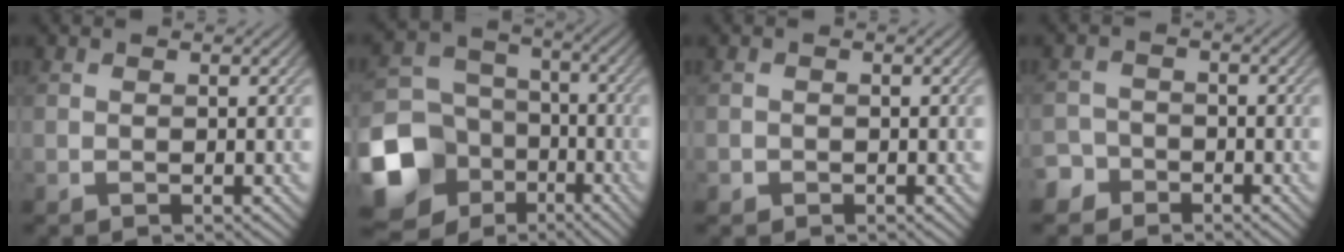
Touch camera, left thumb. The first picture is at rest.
{"total": 16.6, "force": [-7.3, 13.4, 6.5], "torque": [-0.211, -0.046, -0.137]}
{"total": 0.7, "force": [-0.4, 0.6, 0.0], "torque": [0.004, -0.003, -0.009]}
{"total": 3.5, "force": [-2.6, 2.3, 0.1], "torque": [0.010, 0.003, -0.053]}